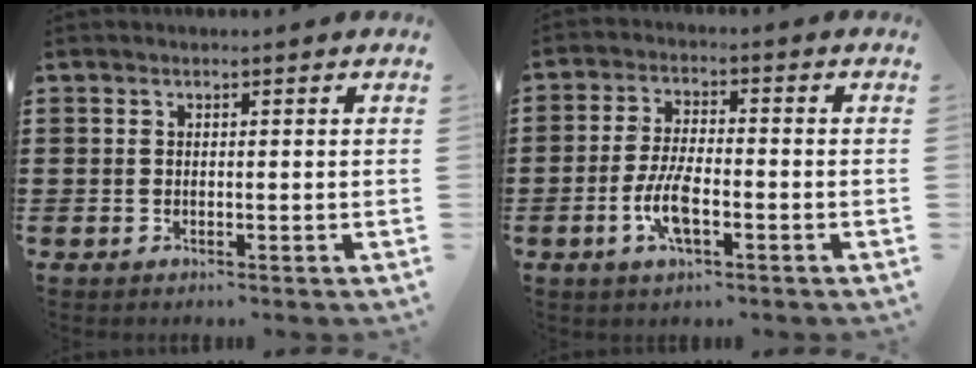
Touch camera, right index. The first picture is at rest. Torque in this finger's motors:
{"motor_torque": [2.14, 0.00, 0.23, 0.18]}